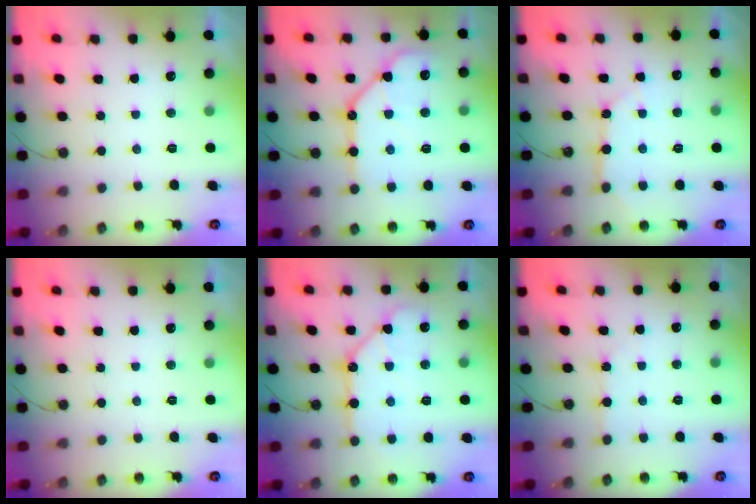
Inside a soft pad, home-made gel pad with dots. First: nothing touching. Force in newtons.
{"total": 16.5, "press": 16.4, "slide": 1.8}
{"total": 5.8, "press": 5.8, "slide": 0.5}
{"total": 0.0}
{"total": 11.5, "press": 11.4, "slide": 1.1}
{"total": 2.5, "press": 2.5, "slide": 0.4}